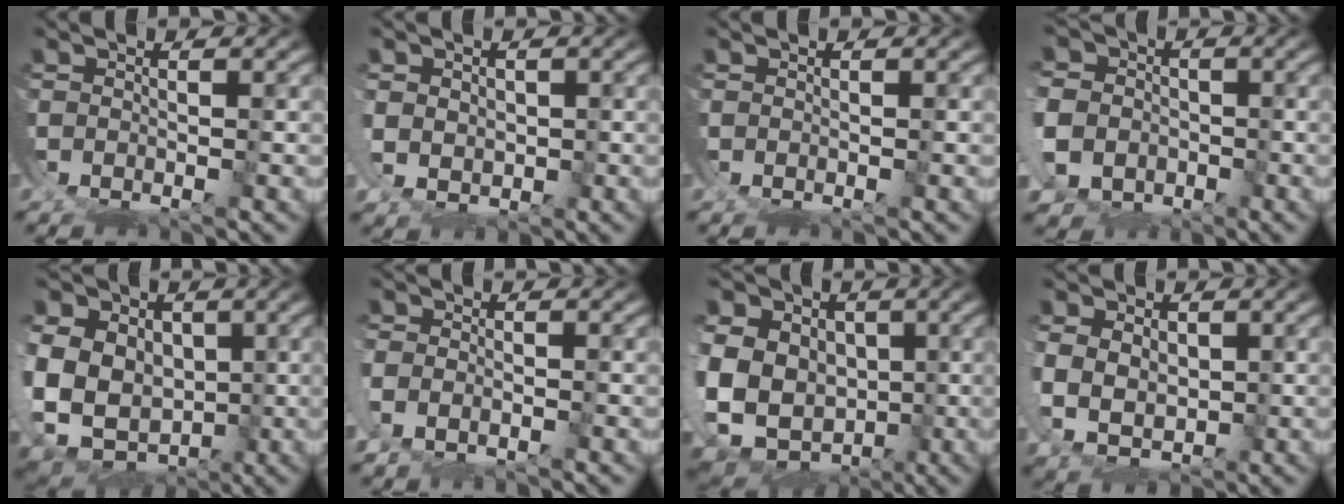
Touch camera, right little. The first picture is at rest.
{"total": 3.2, "force": [0.5, 2.3, 2.2], "torque": [-0.050, -0.020, 0.023]}
{"total": 0.0}
{"total": 8.4, "force": [-0.2, 7.3, 4.1], "torque": [-0.084, -0.028, -0.002]}
{"total": 12.6, "force": [-2.0, 10.3, 6.9], "torque": [-0.180, -0.064, -0.017]}
{"total": 2.0, "force": [-0.5, 1.2, 1.5], "torque": [-0.040, -0.009, -0.006]}
{"total": 14.5, "force": [-2.7, 12.0, 7.7], "torque": [-0.189, -0.064, -0.031]}
{"total": 6.5, "force": [0.0, 5.0, 4.1], "torque": [-0.096, -0.036, 0.017]}